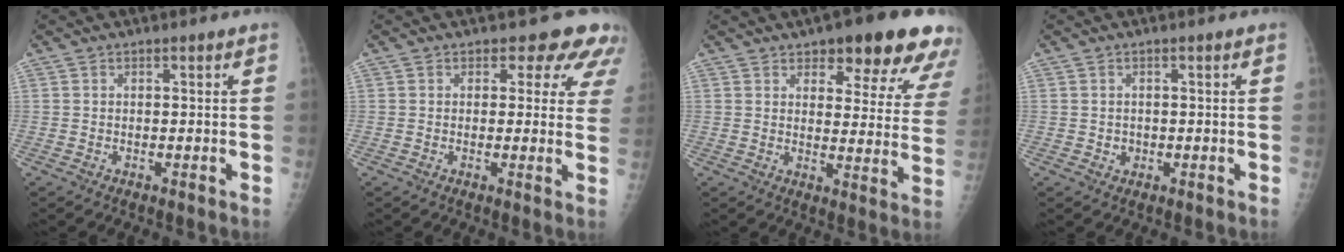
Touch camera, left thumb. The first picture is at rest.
{"total": 7.4, "force": [5.3, 4.4, 2.7], "torque": [0.017, -0.019, 0.039]}
{"total": 17.8, "force": [12.1, 6.4, 11.4], "torque": [-0.096, -0.051, 0.141]}
{"total": 1.2, "force": [-0.1, 1.1, 0.4], "torque": [-0.002, 0.002, 0.002]}